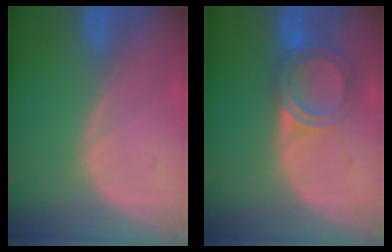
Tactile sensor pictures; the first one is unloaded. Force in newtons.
{"total": 6.2, "press": 5.2, "slide": 3.3}